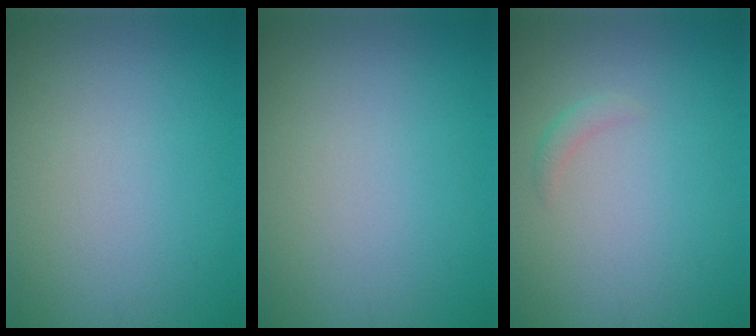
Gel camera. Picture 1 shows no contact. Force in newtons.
{"total": 0.0}
{"total": 0.9, "press": 0.9, "slide": 0.0}